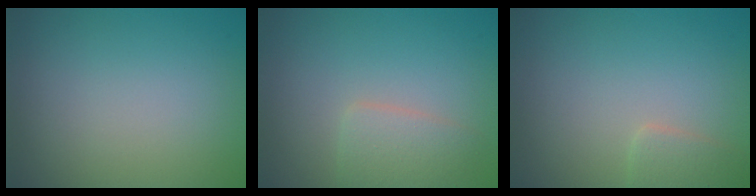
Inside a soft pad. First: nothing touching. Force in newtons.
{"total": 2.4, "press": 2.4, "slide": 0.1}
{"total": 1.7, "press": 1.7, "slide": 0.1}